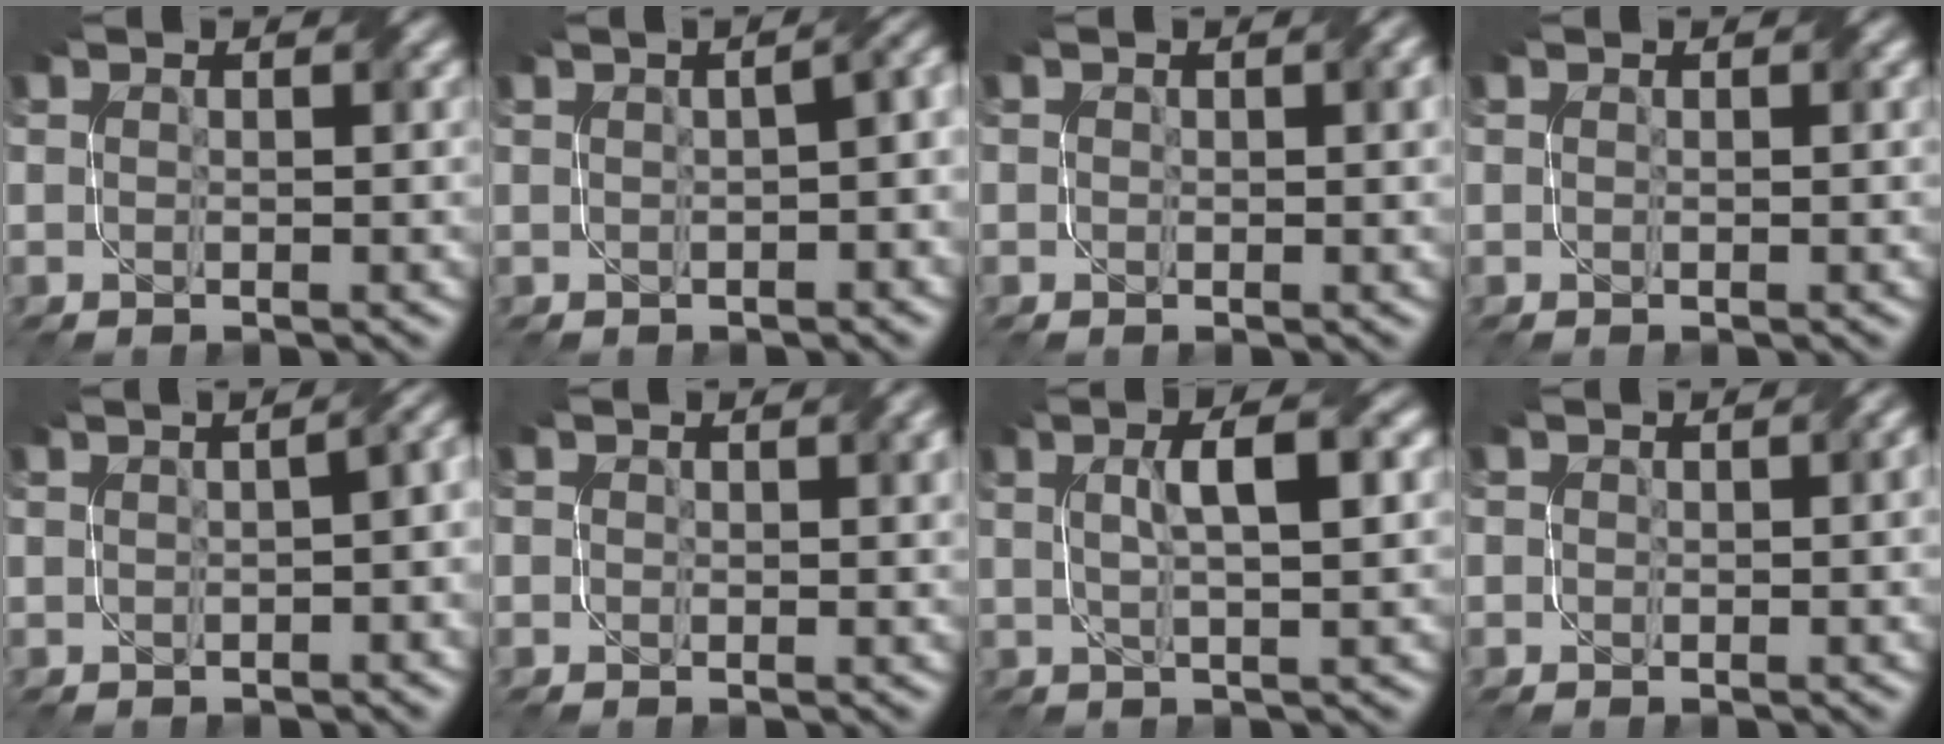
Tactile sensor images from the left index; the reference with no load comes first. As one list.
[{"total": 6.8, "force": [0.5, 3.4, 5.9], "torque": [-0.030, 0.021, -0.003]}, {"total": 1.1, "force": [0.3, 0.6, 0.9], "torque": [-0.004, 0.003, 0.006]}, {"total": 0.0}, {"total": 5.9, "force": [0.2, 3.0, 5.1], "torque": [-0.024, 0.017, -0.002]}, {"total": 1.2, "force": [0.5, 0.7, 0.8], "torque": [-0.002, 0.002, 0.009]}, {"total": 4.4, "force": [1.0, 1.1, 4.2], "torque": [-0.062, 0.016, 0.018]}, {"total": 1.1, "force": [0.0, 0.7, 0.9], "torque": [-0.005, 0.003, 0.005]}]